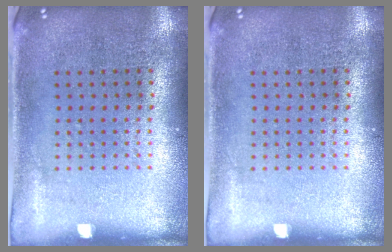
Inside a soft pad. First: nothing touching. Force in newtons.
{"total": 0.0}